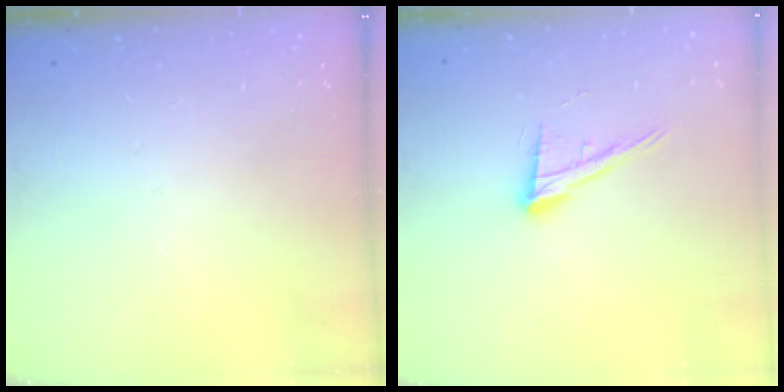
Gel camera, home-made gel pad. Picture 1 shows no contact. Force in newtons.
{"total": 13.2, "press": 12.7, "slide": 3.4}